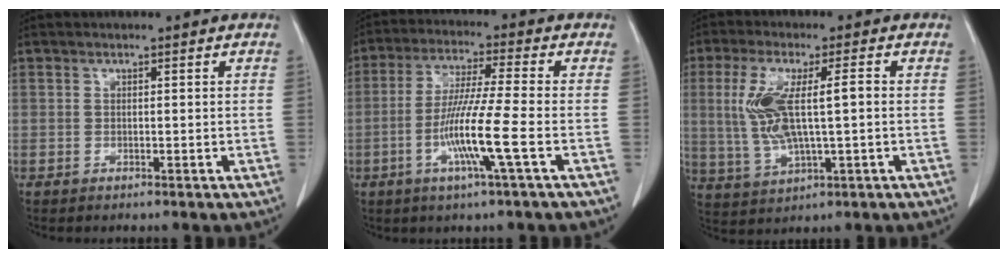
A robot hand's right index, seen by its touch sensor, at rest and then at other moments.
{"total": 10.3, "force": [-3.1, -0.9, 9.7], "torque": [-0.191, -0.014, -0.063]}
{"total": 10.3, "force": [0.8, 2.3, 10.0], "torque": [-0.214, 0.009, 0.023]}